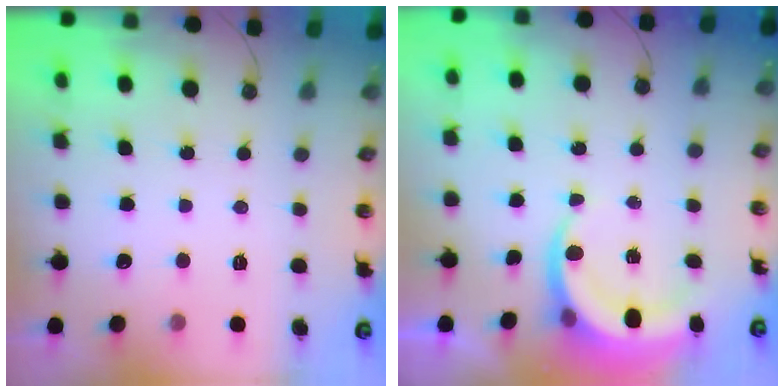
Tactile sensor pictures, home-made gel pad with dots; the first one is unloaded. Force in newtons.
{"total": 5.4, "press": 5.4, "slide": 0.2}